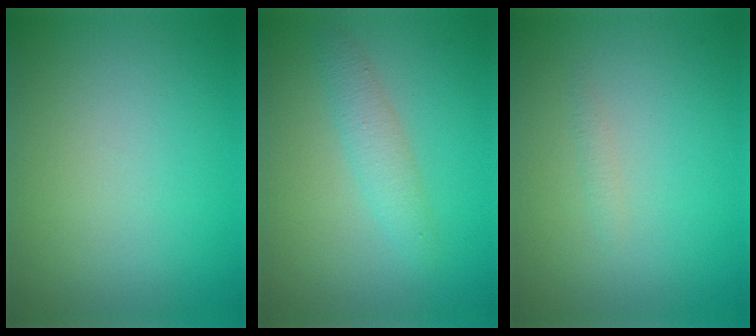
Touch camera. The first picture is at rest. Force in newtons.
{"total": 2.1, "press": 2.1, "slide": 0.0}
{"total": 0.5, "press": 0.5, "slide": 0.0}